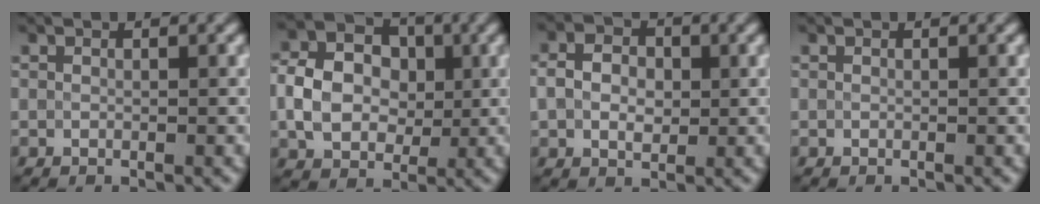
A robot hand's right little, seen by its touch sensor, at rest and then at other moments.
{"total": 5.4, "force": [-0.4, 4.5, 3.1], "torque": [-0.056, 0.005, -0.014]}
{"total": 3.4, "force": [0.5, 2.6, 2.2], "torque": [-0.039, 0.000, 0.001]}
{"total": 0.0}